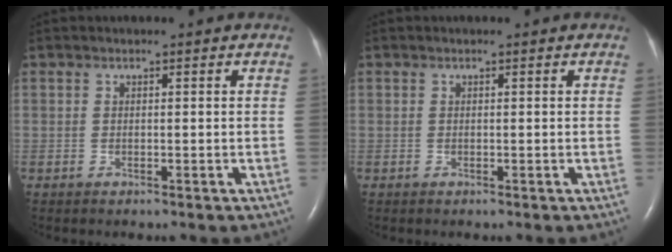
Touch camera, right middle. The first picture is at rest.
{"total": 0.0}